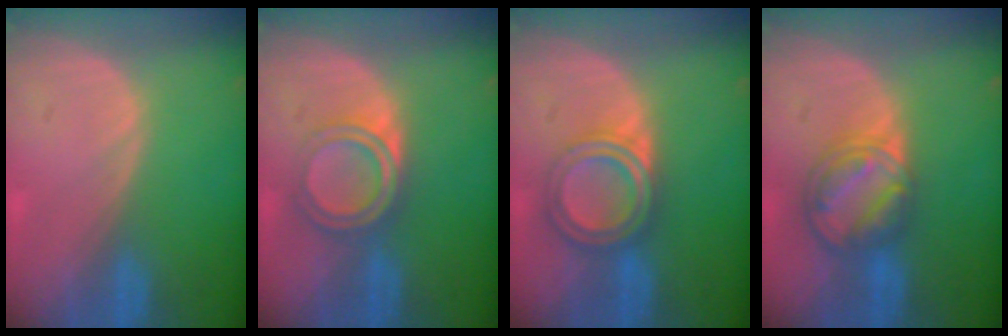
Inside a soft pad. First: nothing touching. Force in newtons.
{"total": 5.3, "press": 4.9, "slide": 1.9}
{"total": 5.8, "press": 5.8, "slide": 0.2}
{"total": 8.2, "press": 7.0, "slide": 4.3}